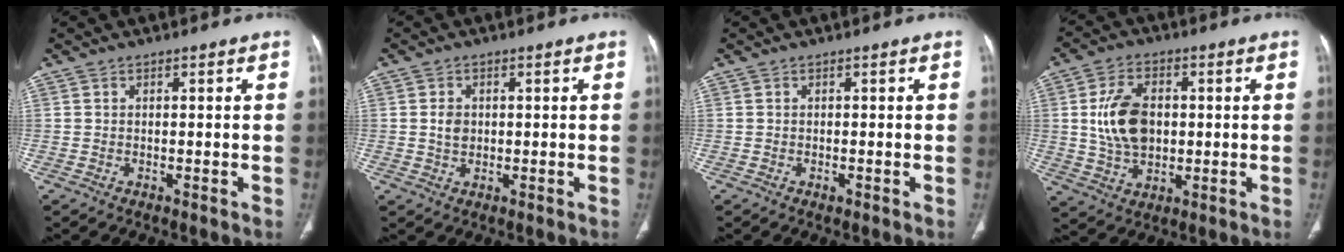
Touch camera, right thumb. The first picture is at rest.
{"total": 2.8, "force": [0.3, 2.1, 1.8], "torque": [-0.027, 0.000, 0.006]}
{"total": 0.6, "force": [-0.3, 0.4, 0.3], "torque": [-0.003, 0.000, -0.005]}
{"total": 11.4, "force": [0.9, 7.7, 8.4], "torque": [-0.139, 0.000, 0.024]}